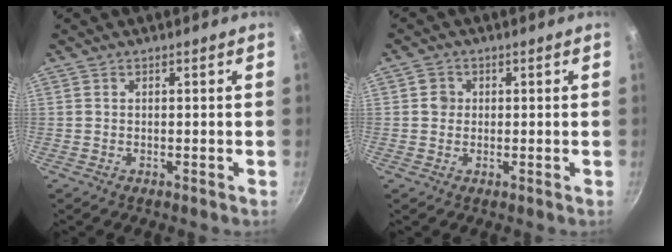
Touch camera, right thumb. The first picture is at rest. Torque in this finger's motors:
{"motor_torque": [0.57, 0.48, 0.37, 0.25, 0.01]}